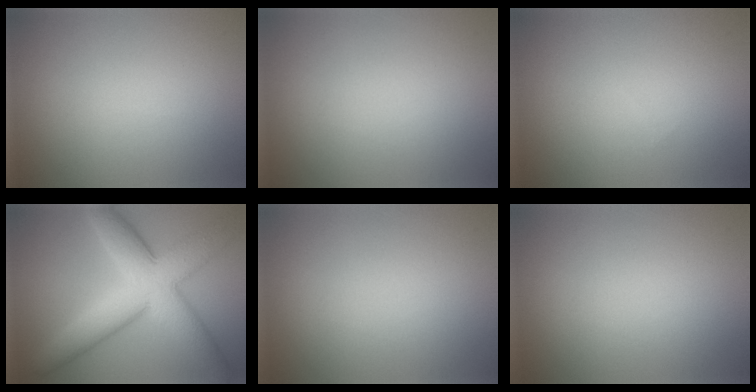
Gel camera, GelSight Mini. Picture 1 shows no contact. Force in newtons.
{"total": 0.0}
{"total": 0.0}
{"total": 9.6, "press": 9.6, "slide": 0.3}
{"total": 0.0}
{"total": 0.0}